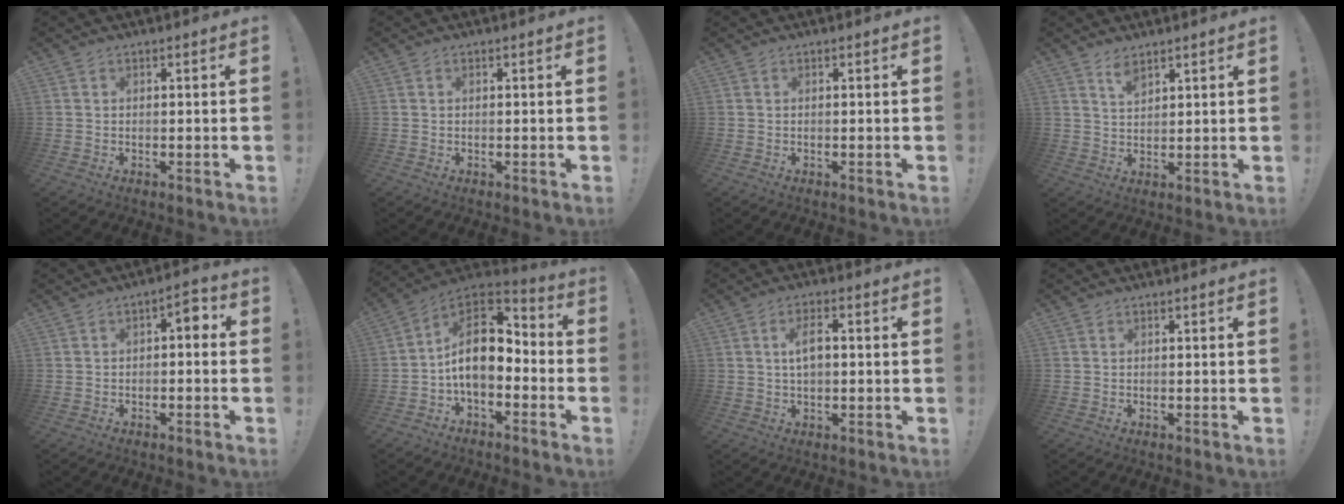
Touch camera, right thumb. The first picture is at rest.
{"total": 0.0}
{"total": 0.0}
{"total": 4.6, "force": [3.6, 1.9, 2.3], "torque": [-0.032, -0.022, 0.062]}
{"total": 3.3, "force": [-1.3, 1.7, 2.6], "torque": [-0.035, 0.007, -0.030]}
{"total": 14.3, "force": [0.6, 8.4, 11.5], "torque": [-0.197, 0.002, 0.011]}
{"total": 5.1, "force": [0.7, 2.6, 4.4], "torque": [-0.058, 0.003, 0.007]}
{"total": 0.0}